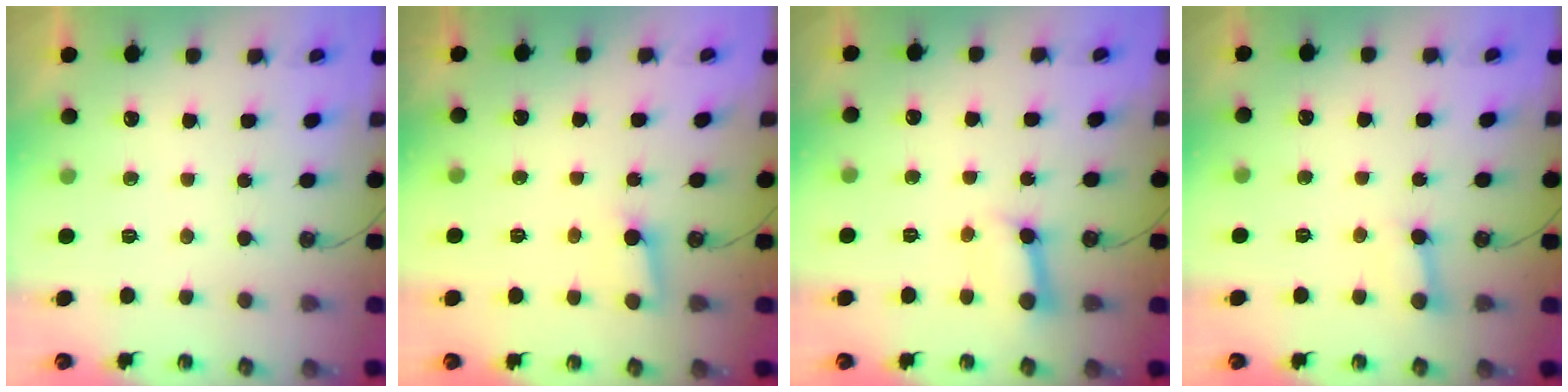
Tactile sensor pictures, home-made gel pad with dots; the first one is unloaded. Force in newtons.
{"total": 3.0, "press": 2.9, "slide": 0.3}
{"total": 7.0, "press": 7.0, "slide": 0.9}
{"total": 4.3, "press": 4.3, "slide": 0.3}